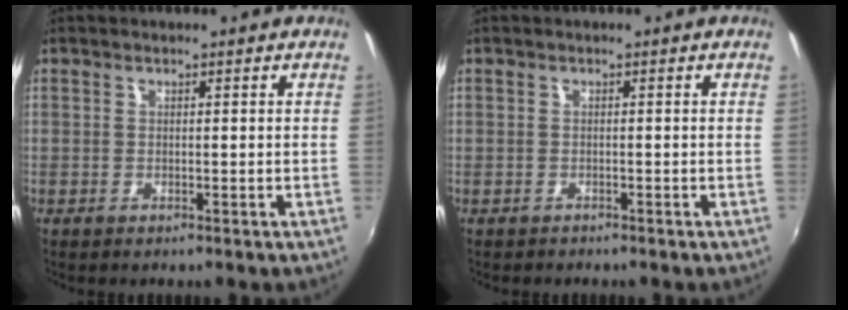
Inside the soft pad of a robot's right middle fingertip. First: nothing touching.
{"total": 0.8, "force": [-0.6, 0.4, -0.1], "torque": [-0.002, 0.000, -0.012]}